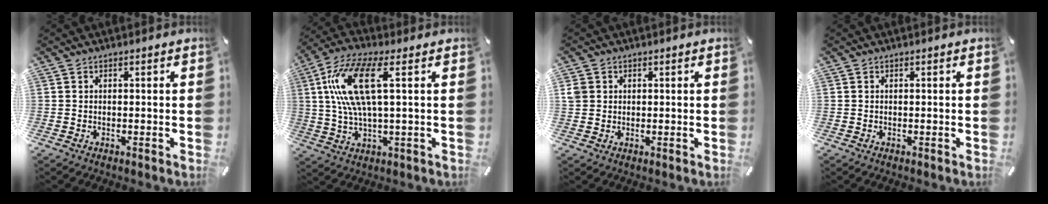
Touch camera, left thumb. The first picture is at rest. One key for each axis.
{"total": 14.5, "fx": 3.6, "fy": 4.9, "fz": 13.2, "tx": -0.284, "ty": -0.006, "tz": 0.054}
{"total": 2.3, "fx": 0.8, "fy": 2.2, "fz": 0.4, "tx": -0.009, "ty": 0.003, "tz": 0.015}
{"total": 0.0}